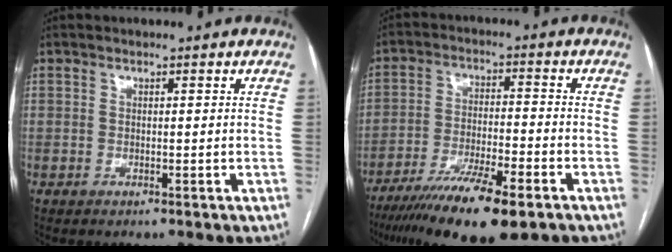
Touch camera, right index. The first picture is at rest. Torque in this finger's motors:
{"motor_torque": [0.34, -0.39, 0.36, 0.04]}